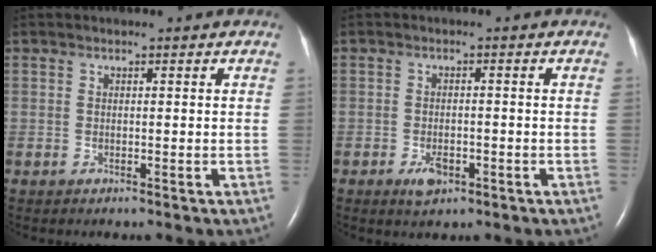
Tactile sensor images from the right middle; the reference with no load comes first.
{"total": 2.9, "force": [-1.5, 1.4, 2.0], "torque": [-0.038, 0.000, -0.020]}